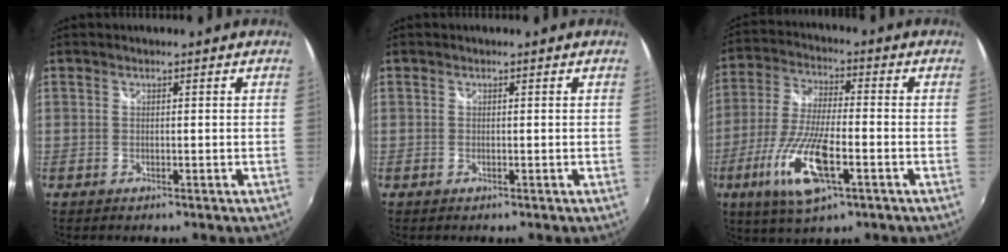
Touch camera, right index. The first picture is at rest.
{"total": 0.0}
{"total": 14.4, "force": [-5.9, 3.9, 12.6], "torque": [-0.269, -0.020, -0.112]}